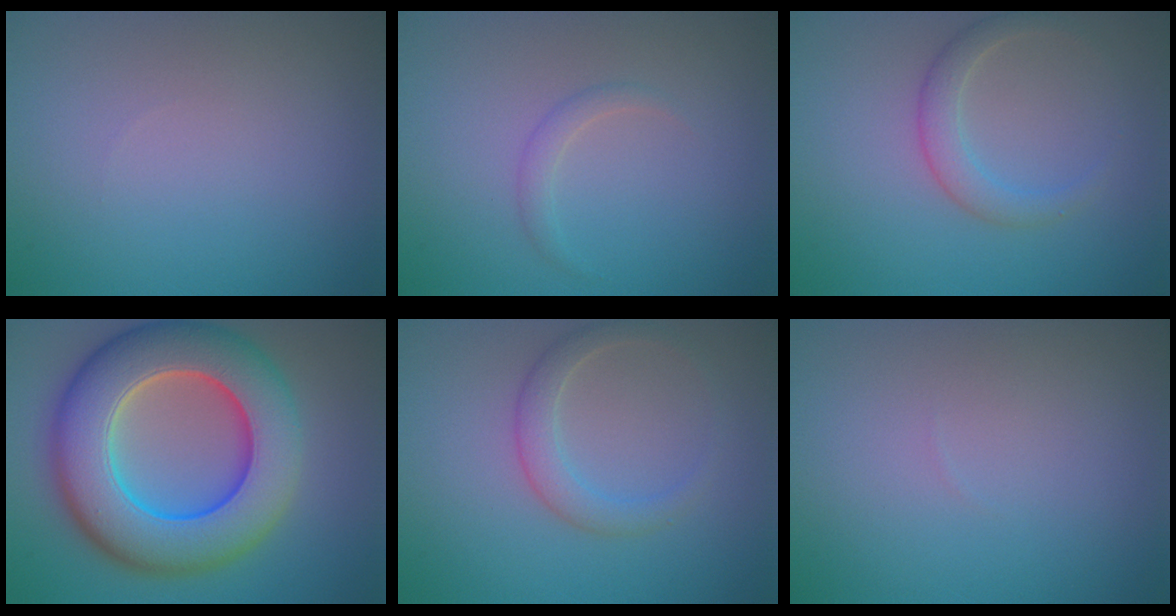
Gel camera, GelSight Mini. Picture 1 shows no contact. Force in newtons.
{"total": 1.1, "press": 1.1, "slide": 0.1}
{"total": 2.3, "press": 2.3, "slide": 0.1}
{"total": 12.8, "press": 12.8, "slide": 0.6}
{"total": 2.4, "press": 2.4, "slide": 0.2}
{"total": 0.0}